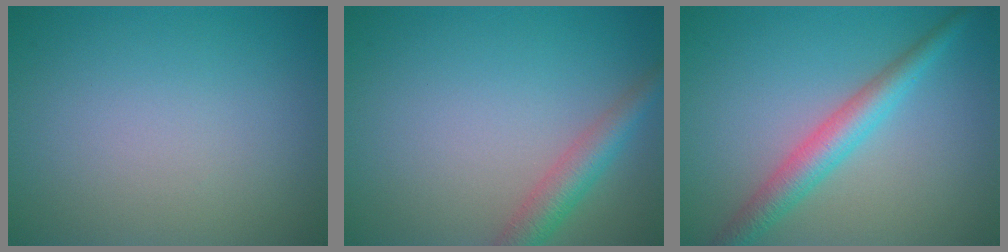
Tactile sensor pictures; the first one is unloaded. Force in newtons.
{"total": 3.3, "press": 3.3, "slide": 0.1}
{"total": 3.9, "press": 3.9, "slide": 0.1}